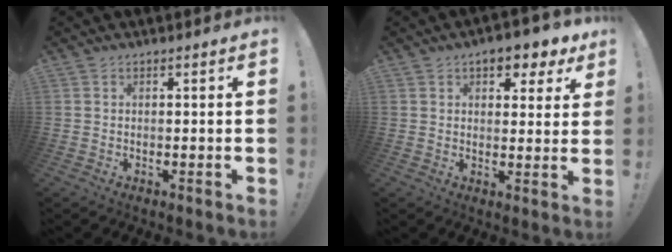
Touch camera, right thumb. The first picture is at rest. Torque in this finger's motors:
{"motor_torque": [0.40, 0.52, 0.94, 0.06, -0.02]}